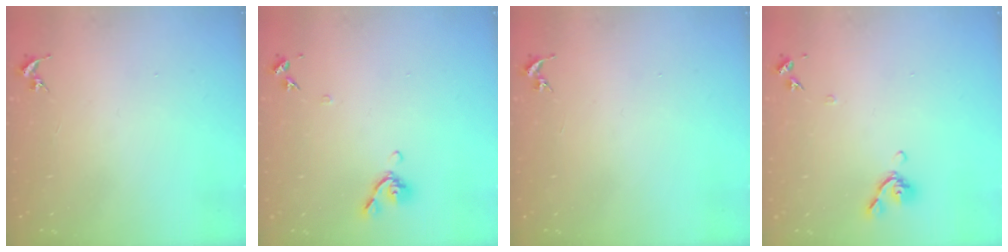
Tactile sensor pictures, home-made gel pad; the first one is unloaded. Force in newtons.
{"total": 7.9, "press": 7.8, "slide": 1.5}
{"total": 0.0}
{"total": 7.9, "press": 7.8, "slide": 1.5}